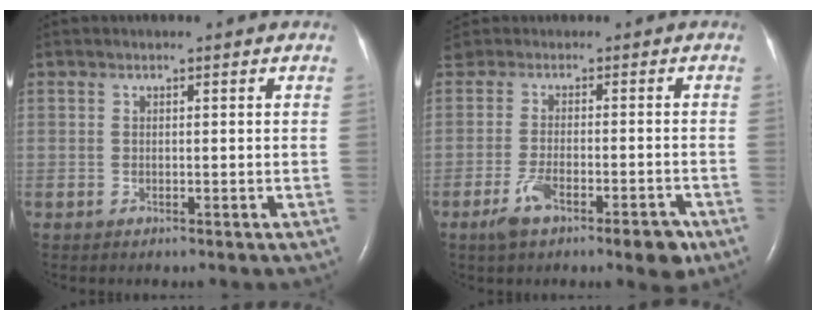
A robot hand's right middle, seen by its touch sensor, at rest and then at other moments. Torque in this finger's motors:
{"motor_torque": [0.52, -0.16, -0.01, 0.00]}